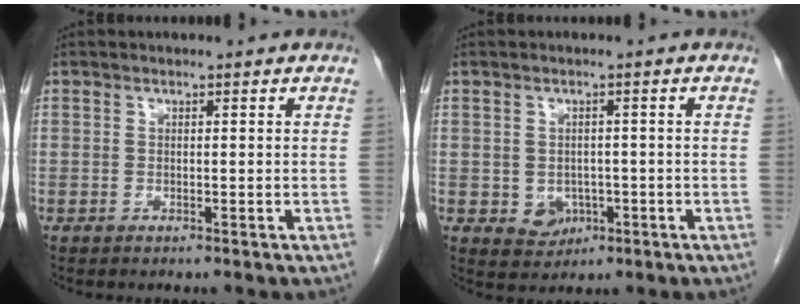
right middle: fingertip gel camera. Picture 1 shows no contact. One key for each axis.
{"total": 3.6, "fx": -1.0, "fy": 3.1, "fz": 1.7, "tx": -0.020, "ty": 0.002, "tz": -0.003}